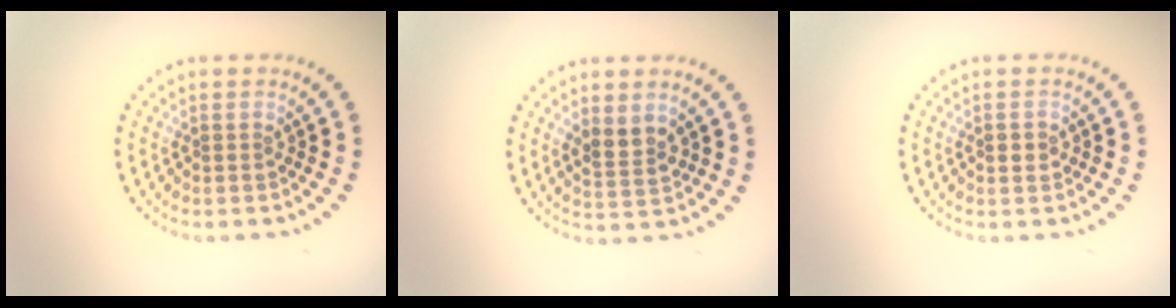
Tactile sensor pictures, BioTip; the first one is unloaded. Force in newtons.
{"total": 2.4, "press": 2.3, "slide": 0.9}
{"total": 1.5, "press": 1.5, "slide": 0.1}